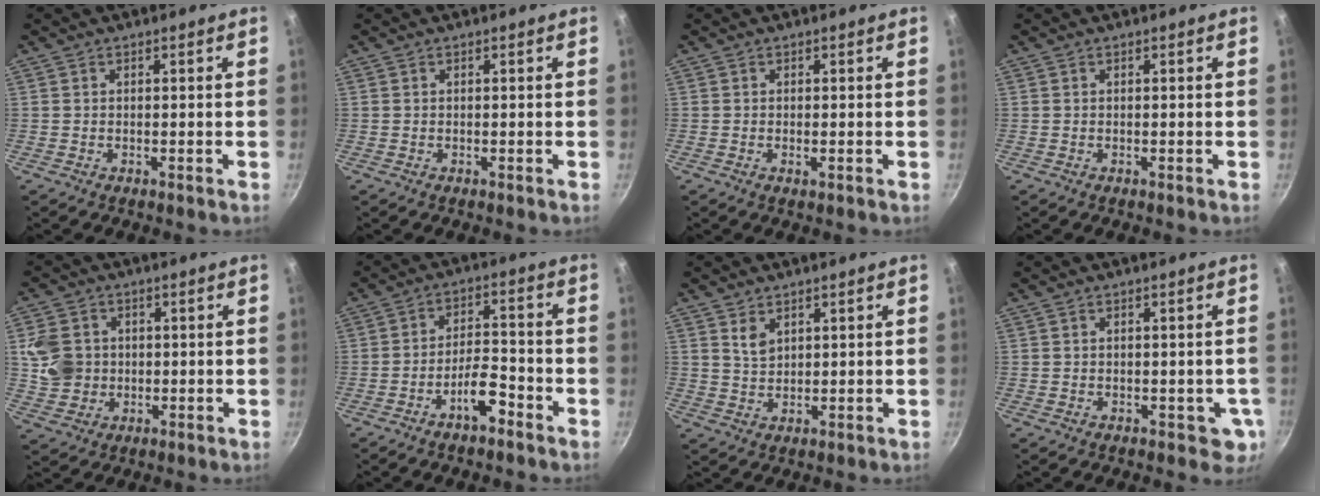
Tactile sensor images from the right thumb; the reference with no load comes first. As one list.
[{"total": 0.0}, {"total": 0.8, "force": [-0.2, 0.3, 0.7], "torque": [-0.015, 0.000, -0.003]}, {"total": 0.0}, {"total": 8.3, "force": [1.0, 7.3, 3.7], "torque": [-0.050, -0.002, 0.023]}, {"total": 6.7, "force": [-4.2, 2.4, 4.7], "torque": [-0.071, 0.044, -0.070]}, {"total": 3.4, "force": [1.9, 2.1, 1.8], "torque": [-0.029, -0.011, 0.041]}, {"total": 3.8, "force": [-0.5, 2.7, 2.7], "torque": [-0.019, -0.002, -0.005]}]